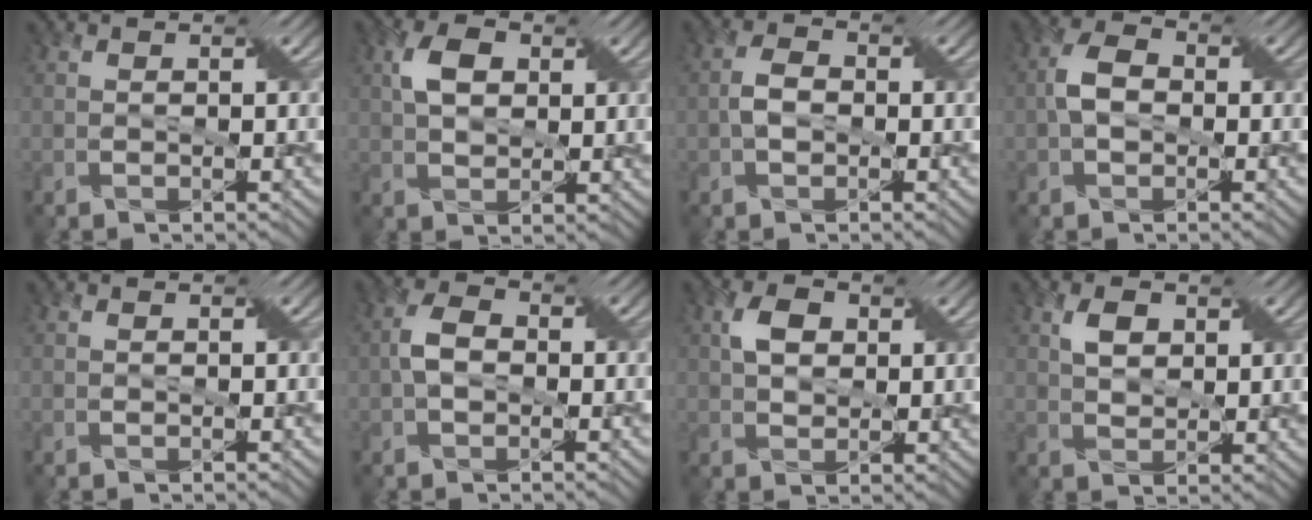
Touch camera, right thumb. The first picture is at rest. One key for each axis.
{"total": 4.5, "fx": 1.5, "fy": 3.0, "fz": 3.1, "tx": -0.062, "ty": 0.008, "tz": 0.023}
{"total": 2.7, "fx": -0.5, "fy": 1.8, "fz": 2.0, "tx": -0.040, "ty": 0.004, "tz": -0.014}
{"total": 4.2, "fx": -0.4, "fy": 2.9, "fz": 3.0, "tx": -0.060, "ty": 0.008, "tz": -0.015}
{"total": 0.0}
{"total": 3.6, "fx": -0.4, "fy": 2.4, "fz": 2.7, "tx": -0.055, "ty": 0.006, "tz": -0.014}
{"total": 3.8, "fx": 1.4, "fy": 2.6, "fz": 2.4, "tx": -0.047, "ty": 0.007, "tz": 0.020}
{"total": 3.1, "fx": 1.7, "fy": 1.8, "fz": 1.8, "tx": -0.034, "ty": 0.005, "tz": 0.028}